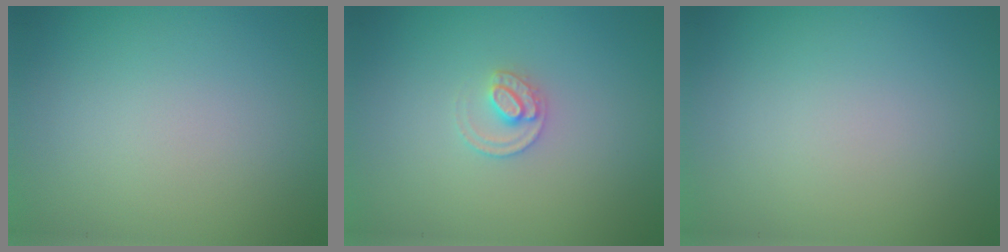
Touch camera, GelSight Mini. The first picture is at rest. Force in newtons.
{"total": 1.7, "press": 1.7, "slide": 0.1}
{"total": 0.0}